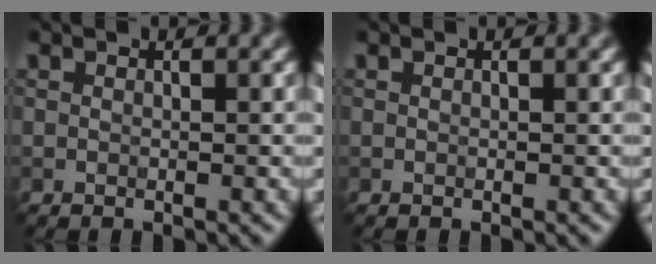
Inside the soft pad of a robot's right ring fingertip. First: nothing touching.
{"total": 0.0}